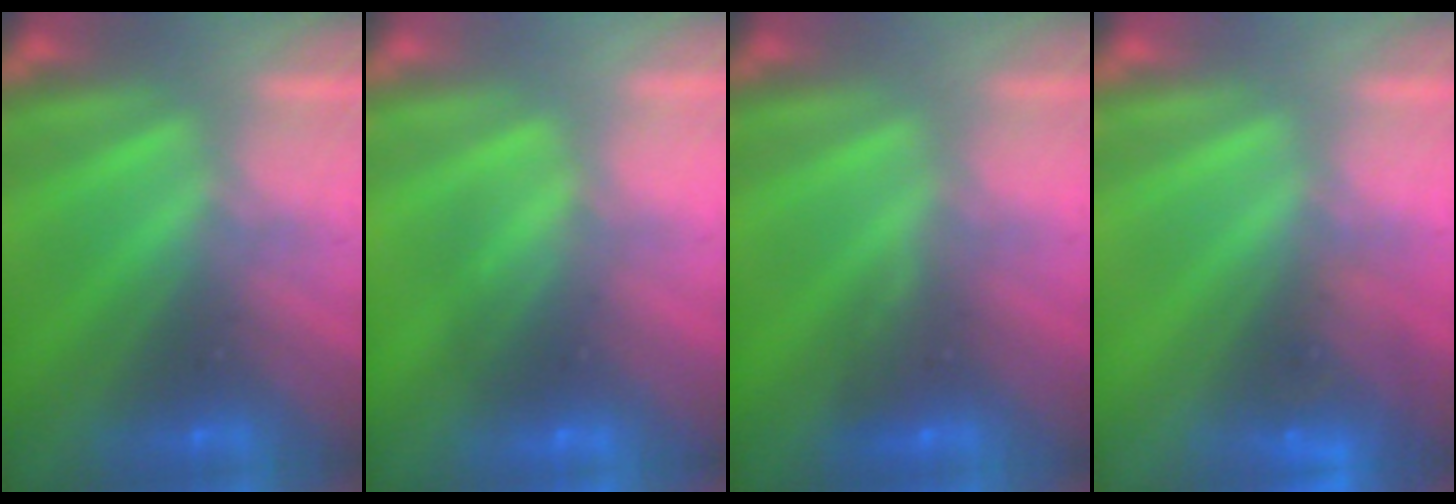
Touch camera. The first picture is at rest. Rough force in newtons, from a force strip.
{"total": 2.7}
{"total": 3.2}
{"total": 2.6}